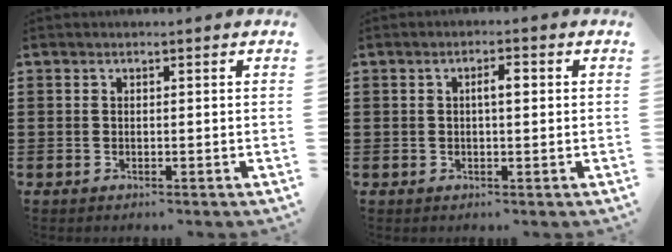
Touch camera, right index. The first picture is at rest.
{"total": 2.6, "force": [0.3, 0.7, 2.4], "torque": [-0.047, 0.004, 0.002]}